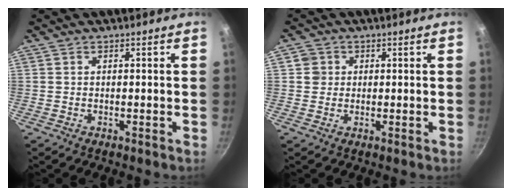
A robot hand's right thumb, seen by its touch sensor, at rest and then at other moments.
{"total": 2.8, "force": [0.5, 2.7, 0.6], "torque": [0.006, 0.006, 0.004]}